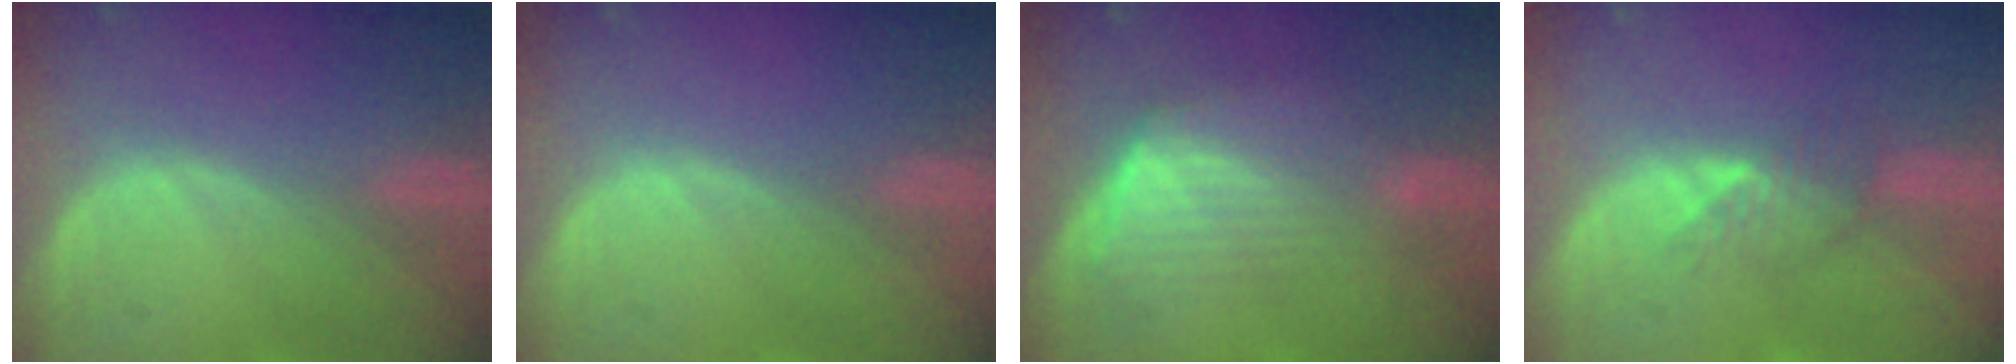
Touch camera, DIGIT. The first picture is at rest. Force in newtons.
{"total": 0.0}
{"total": 6.8, "press": 6.4, "slide": 2.5}
{"total": 3.5, "press": 3.1, "slide": 1.7}